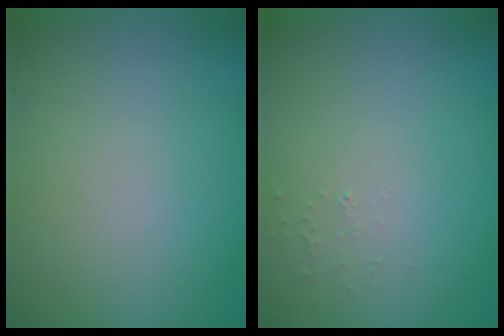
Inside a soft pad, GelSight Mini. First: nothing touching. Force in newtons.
{"total": 0.5, "press": 0.5, "slide": 0.1}